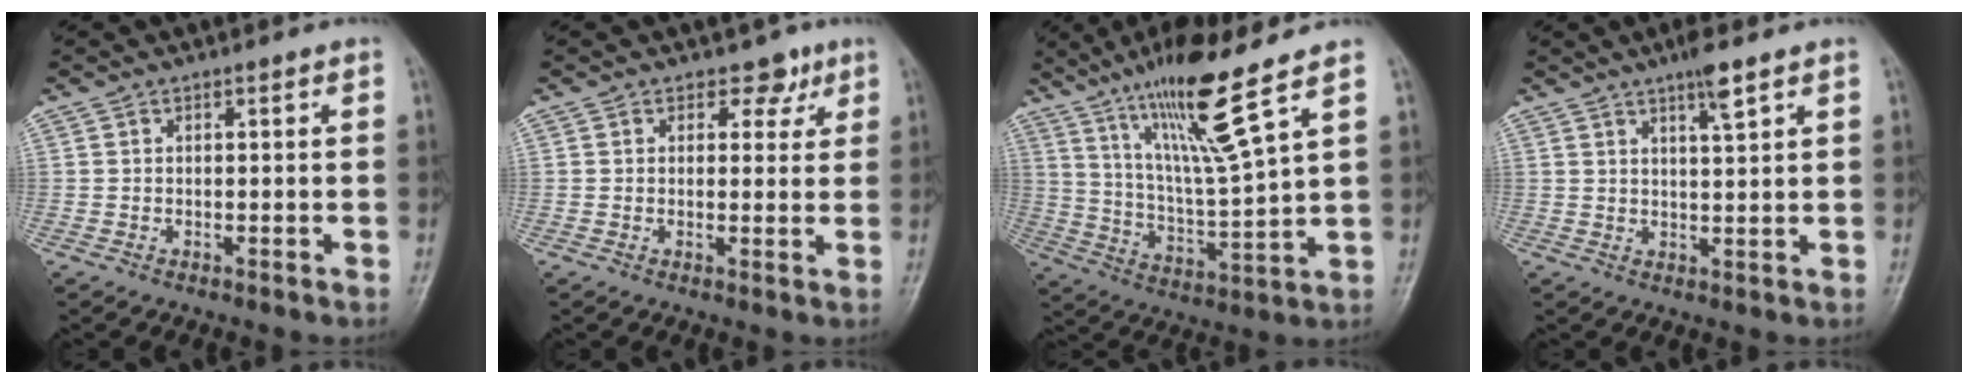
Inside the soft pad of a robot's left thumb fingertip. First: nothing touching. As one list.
[{"total": 3.7, "force": [2.2, 2.7, 1.3], "torque": [0.011, -0.008, 0.026]}, {"total": 15.3, "force": [9.8, 0.2, 11.7], "torque": [-0.208, -0.060, 0.184]}, {"total": 4.5, "force": [2.8, 0.5, 3.4], "torque": [-0.057, -0.012, 0.049]}]